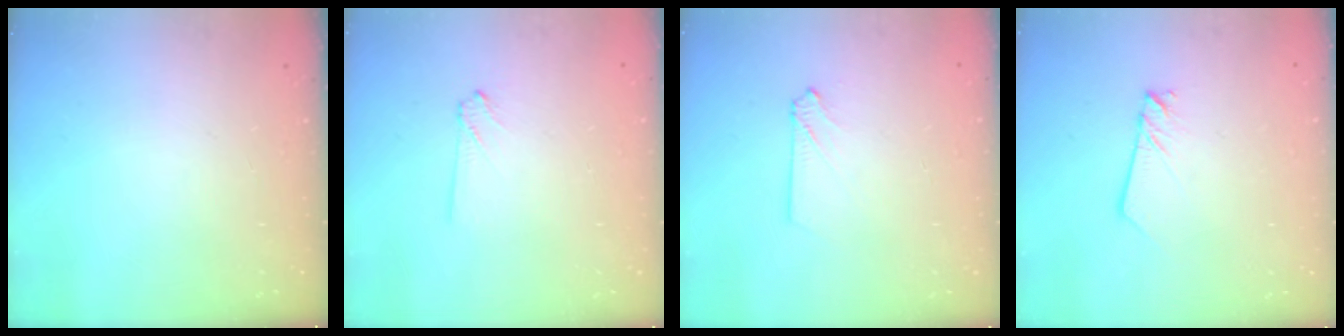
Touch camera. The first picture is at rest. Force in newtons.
{"total": 0.8, "press": 0.8, "slide": 0.0}
{"total": 3.0, "press": 3.0, "slide": 0.4}
{"total": 1.9, "press": 1.9, "slide": 0.2}